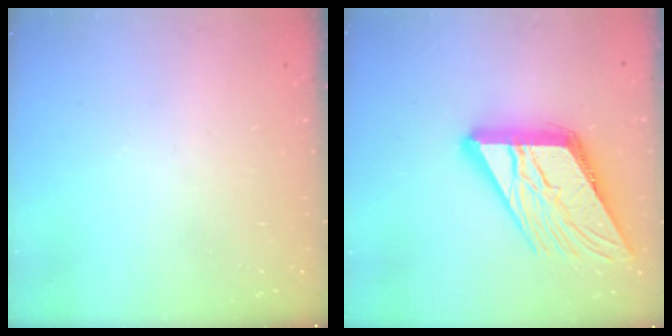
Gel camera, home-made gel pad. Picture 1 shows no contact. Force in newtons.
{"total": 18.3, "press": 18.2, "slide": 1.9}